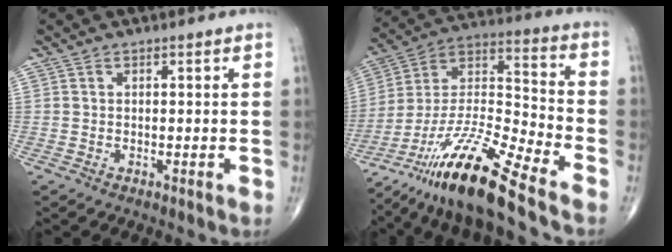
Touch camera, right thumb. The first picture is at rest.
{"total": 19.4, "force": [-13.9, 1.9, 13.4], "torque": [-0.269, 0.065, -0.258]}